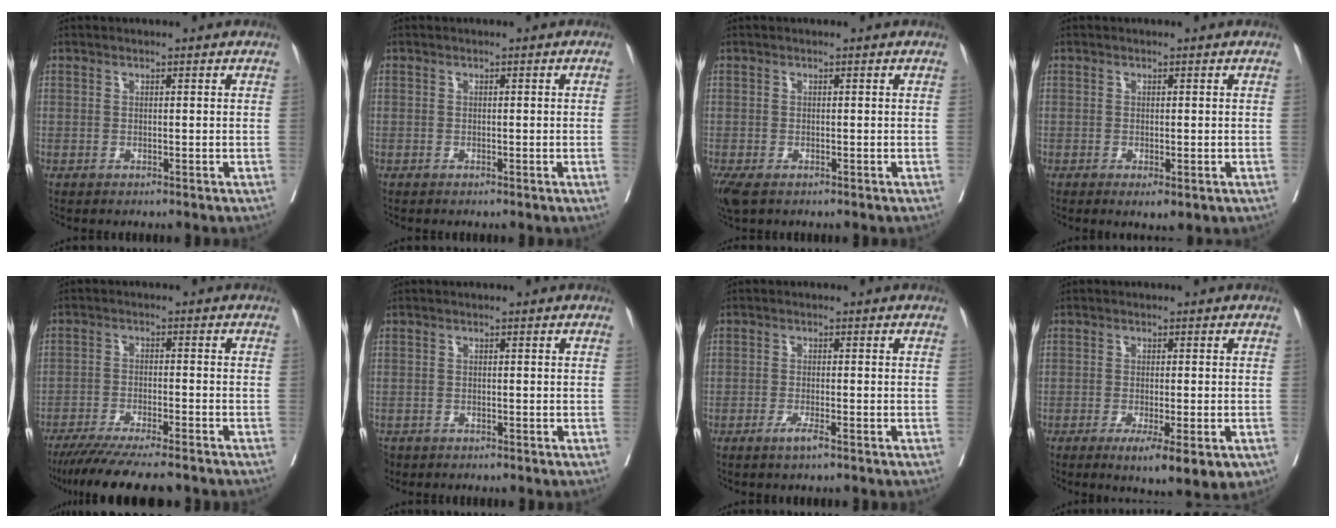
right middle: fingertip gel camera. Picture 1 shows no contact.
{"total": 0.5, "force": [-0.1, -0.2, 0.5], "torque": [0.000, 0.002, 0.000]}
{"total": 4.5, "force": [-2.8, 2.3, 2.8], "torque": [-0.067, -0.017, -0.047]}
{"total": 2.5, "force": [-1.1, 1.0, 2.1], "torque": [-0.028, -0.006, -0.010]}
{"total": 12.8, "force": [-11.1, 1.2, 6.4], "torque": [-0.089, -0.027, -0.169]}
{"total": 2.7, "force": [-2.0, 1.8, 0.5], "torque": [-0.013, -0.004, -0.038]}
{"total": 2.1, "force": [-1.3, 0.0, 1.6], "torque": [-0.031, -0.003, -0.026]}
{"total": 7.7, "force": [-3.9, 1.7, 6.4], "torque": [-0.079, -0.016, -0.054]}